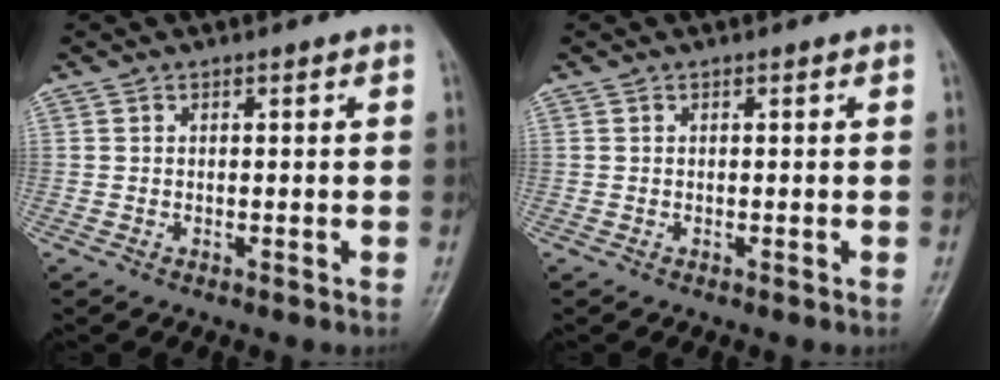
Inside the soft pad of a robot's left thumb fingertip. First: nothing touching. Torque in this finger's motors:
{"motor_torque": [0.01, 0.01, -0.02, 0.02, 0.00]}